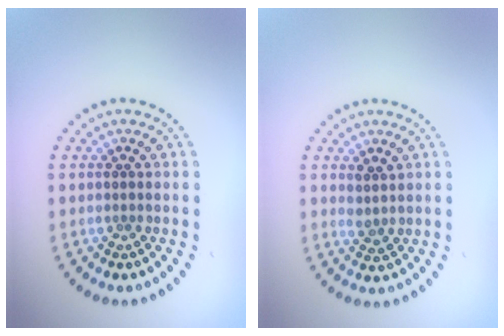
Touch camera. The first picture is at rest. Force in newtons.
{"total": 1.5, "press": 1.2, "slide": 0.8}